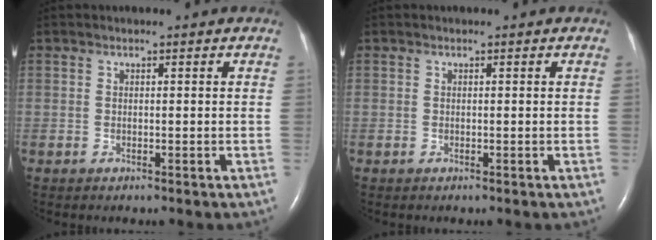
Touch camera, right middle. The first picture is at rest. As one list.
[{"total": 0.0}]